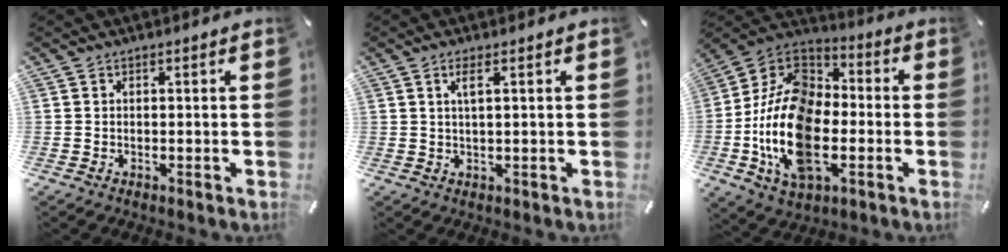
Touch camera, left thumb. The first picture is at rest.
{"total": 3.1, "force": [1.2, 0.5, 2.8], "torque": [-0.059, 0.002, 0.018]}
{"total": 20.2, "force": [-7.1, 12.1, 14.6], "torque": [-0.324, 0.017, -0.132]}